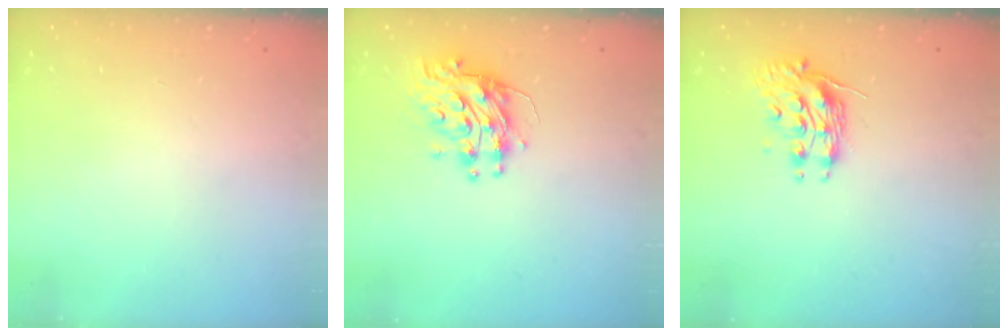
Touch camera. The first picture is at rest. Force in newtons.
{"total": 9.8, "press": 9.8, "slide": 1.1}
{"total": 9.8, "press": 9.7, "slide": 0.8}